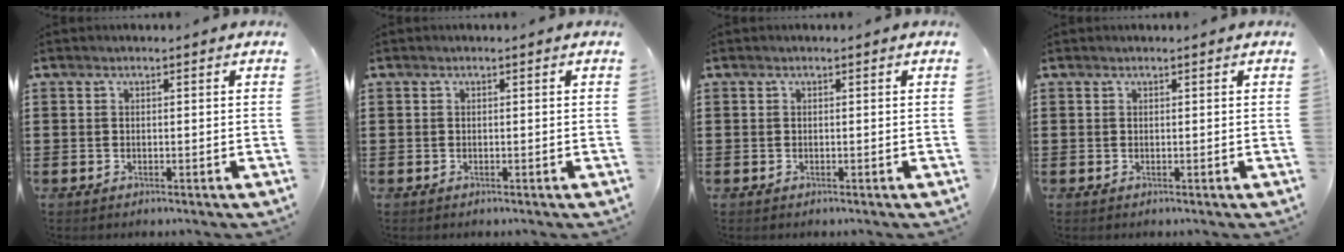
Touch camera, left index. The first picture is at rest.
{"total": 0.0}
{"total": 0.0}
{"total": 0.0}